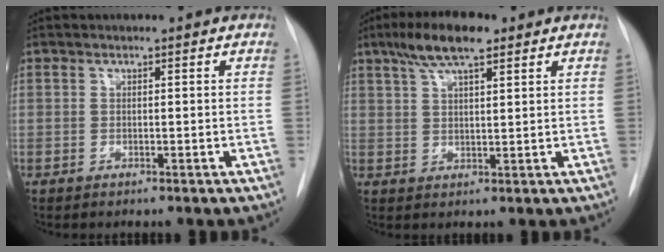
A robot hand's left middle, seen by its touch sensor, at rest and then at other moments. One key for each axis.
{"total": 7.7, "fx": 5.0, "fy": 1.7, "fz": 5.6, "tx": -0.110, "ty": 0.018, "tz": 0.088}